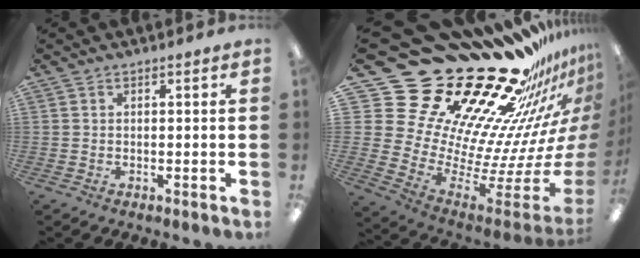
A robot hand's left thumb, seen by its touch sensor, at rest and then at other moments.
{"total": 33.4, "force": [25.4, 15.5, 15.1], "torque": [-0.143, -0.295, 0.527]}